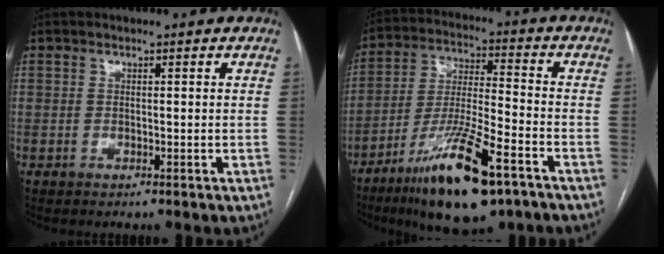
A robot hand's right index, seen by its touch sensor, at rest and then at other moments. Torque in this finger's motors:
{"motor_torque": [1.72, -0.42, 0.67, 0.21]}